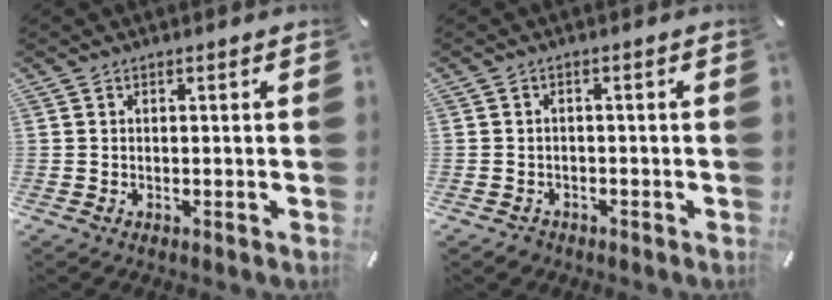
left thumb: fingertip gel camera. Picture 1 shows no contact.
{"total": 1.8, "force": [-1.1, 1.4, 0.5], "torque": [-0.009, 0.008, -0.025]}